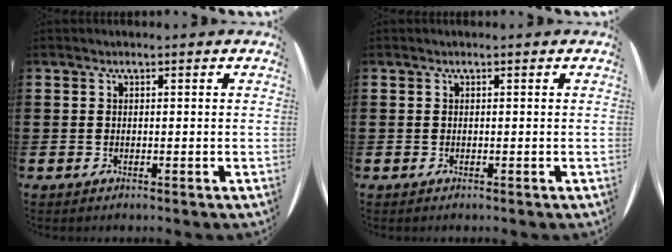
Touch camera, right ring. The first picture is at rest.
{"total": 0.0}